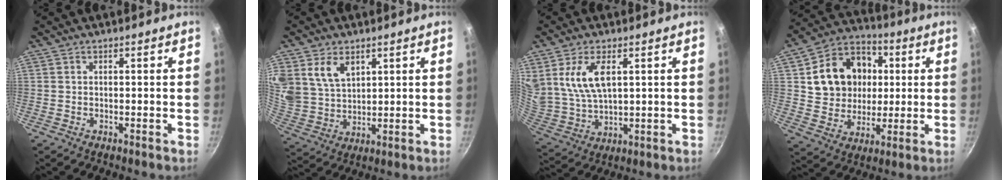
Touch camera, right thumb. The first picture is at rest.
{"total": 10.6, "force": [5.2, 7.2, 5.8], "torque": [-0.100, -0.026, 0.111]}
{"total": 11.3, "force": [4.1, 6.1, 8.6], "torque": [-0.158, -0.027, 0.093]}
{"total": 17.1, "force": [3.0, 14.2, 9.0], "torque": [-0.124, 0.016, 0.054]}